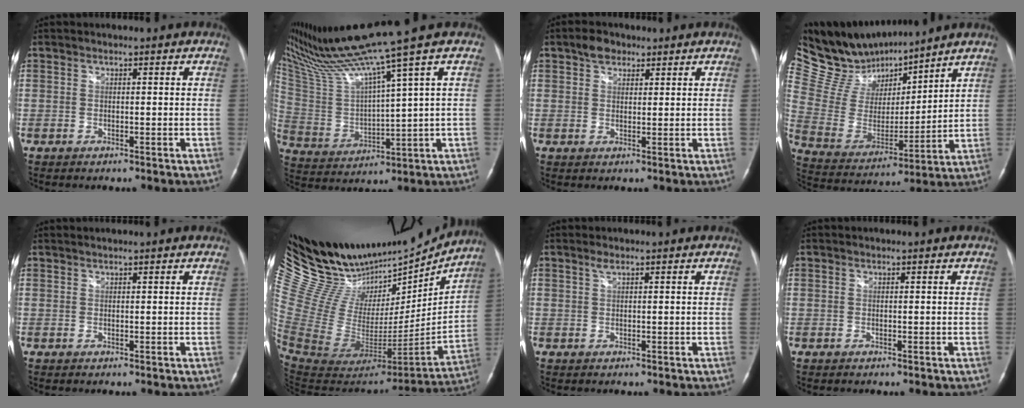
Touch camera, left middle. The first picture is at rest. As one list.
[{"total": 16.3, "force": [13.2, -2.6, 9.2], "torque": [-0.178, -0.020, 0.251]}, {"total": 3.2, "force": [2.0, 2.1, 1.2], "torque": [-0.025, 0.010, 0.034]}, {"total": 16.1, "force": [14.7, 4.4, 4.7], "torque": [-0.106, 0.007, 0.284]}, {"total": 1.0, "force": [0.9, -0.2, 0.2], "torque": [-0.005, 0.014, 0.022]}, {"total": 33.4, "force": [29.3, 9.6, 13.0], "torque": [-0.253, -0.024, 0.472]}, {"total": 0.9, "force": [0.5, 0.2, 0.6], "torque": [-0.016, 0.005, 0.011]}, {"total": 0.0}]